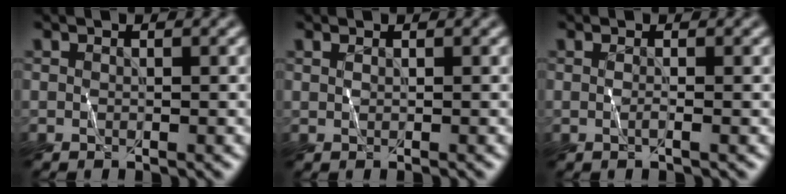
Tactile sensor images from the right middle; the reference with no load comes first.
{"total": 0.6, "force": [0.4, 0.2, 0.4], "torque": [-0.002, 0.000, 0.003]}
{"total": 0.7, "force": [0.0, 0.3, 0.7], "torque": [-0.008, -0.001, -0.003]}